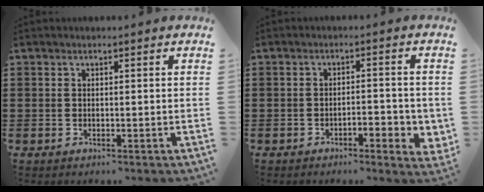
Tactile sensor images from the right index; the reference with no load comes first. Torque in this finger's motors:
{"motor_torque": [0.56, -0.56, 0.18, 0.05]}